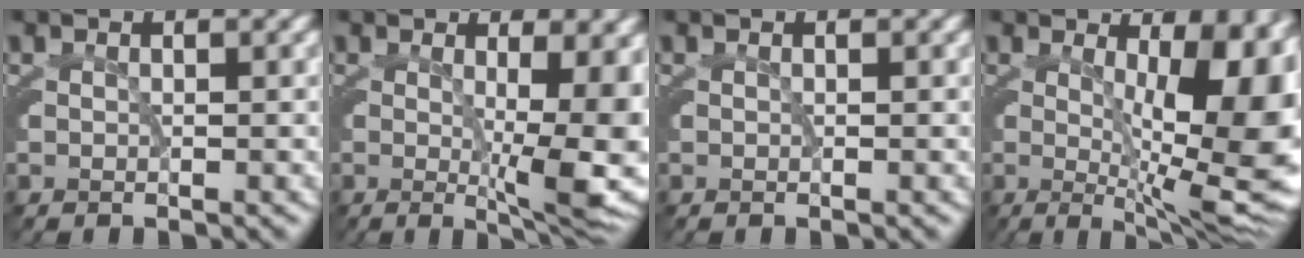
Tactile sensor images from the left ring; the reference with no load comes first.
{"total": 7.3, "force": [-0.7, 1.9, 7.0], "torque": [-0.074, -0.018, -0.008]}
{"total": 0.0}
{"total": 12.1, "force": [-0.3, 4.6, 11.2], "torque": [-0.111, -0.023, 0.008]}